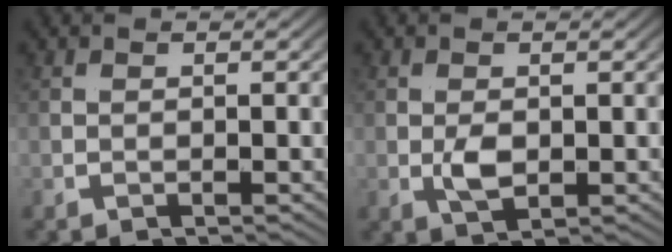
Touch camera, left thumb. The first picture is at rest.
{"total": 1.7, "force": [0.3, 0.8, 1.5], "torque": [-0.027, 0.006, 0.004]}